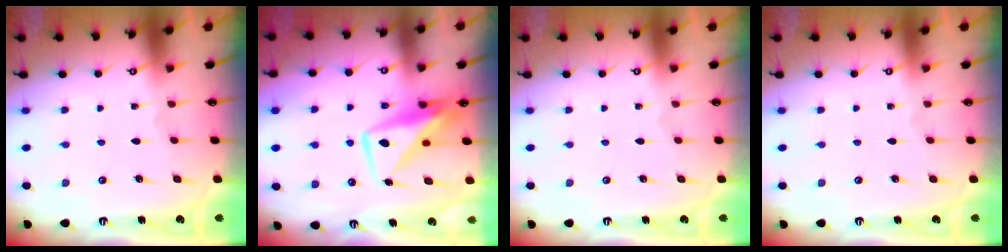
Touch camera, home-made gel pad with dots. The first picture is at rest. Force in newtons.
{"total": 8.8, "press": 8.7, "slide": 0.9}
{"total": 0.0}
{"total": 0.0}